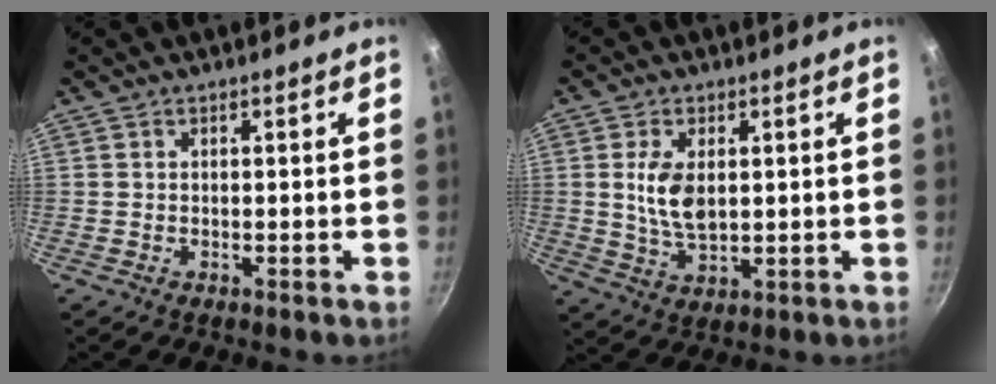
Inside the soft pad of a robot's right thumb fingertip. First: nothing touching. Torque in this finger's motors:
{"motor_torque": [0.13, 0.02, 1.28, -0.35, 0.33]}